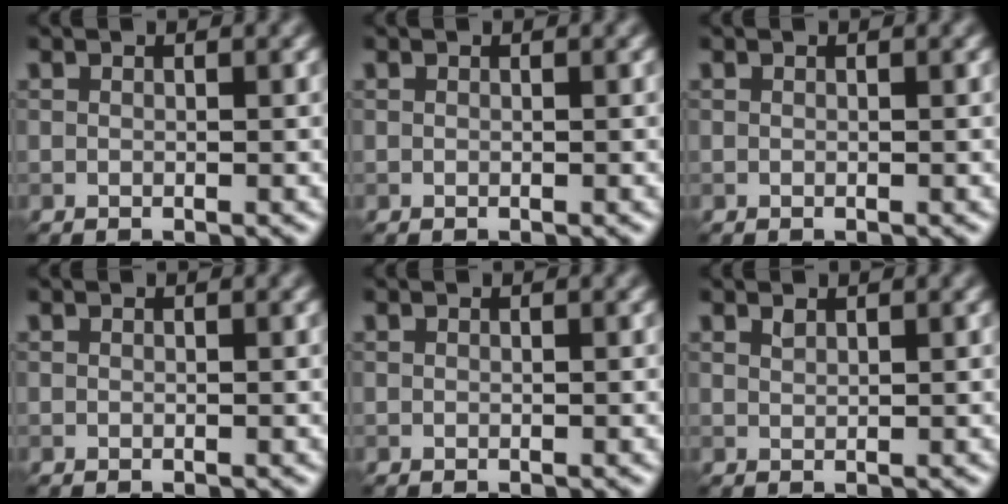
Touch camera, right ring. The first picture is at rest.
{"total": 0.0}
{"total": 0.0}
{"total": 0.0}
{"total": 0.0}
{"total": 0.6, "force": [0.6, 0.2, 0.3], "torque": [-0.005, 0.000, 0.014]}